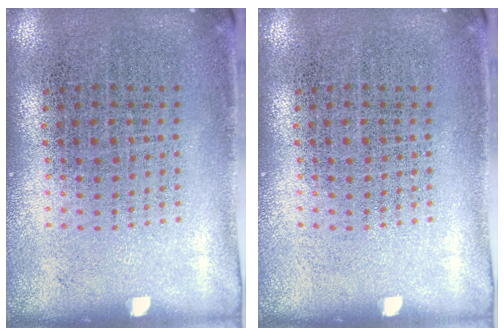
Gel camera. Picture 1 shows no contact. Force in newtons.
{"total": 0.0}